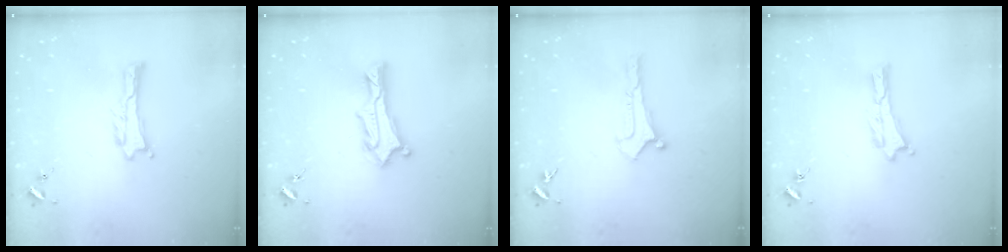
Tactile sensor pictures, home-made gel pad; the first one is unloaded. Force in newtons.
{"total": 3.0, "press": 3.0, "slide": 0.2}
{"total": 0.0}
{"total": 0.0}